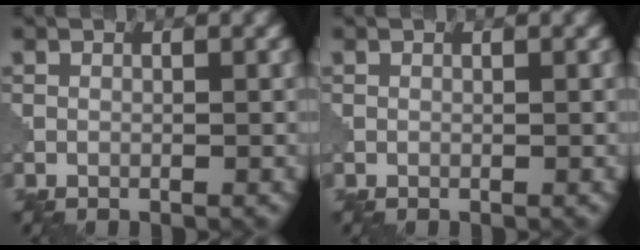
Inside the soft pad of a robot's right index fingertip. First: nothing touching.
{"total": 0.0}